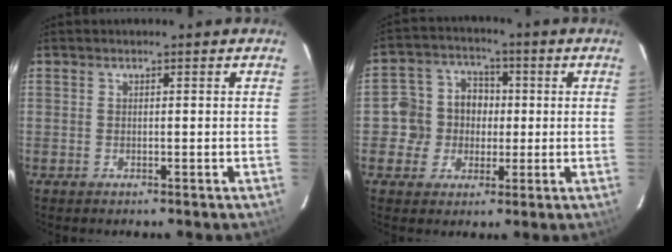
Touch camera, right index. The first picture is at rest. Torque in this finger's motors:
{"motor_torque": [0.09, -0.06, 0.08, 0.03]}